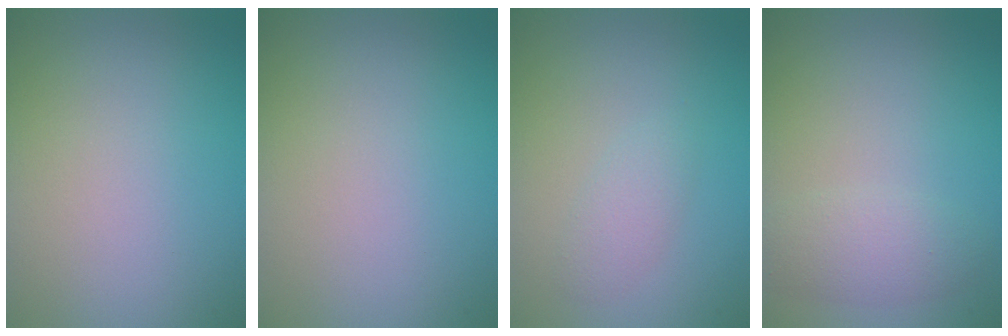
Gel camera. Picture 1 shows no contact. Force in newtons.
{"total": 0.0}
{"total": 1.6, "press": 1.6, "slide": 0.1}
{"total": 2.5, "press": 2.5, "slide": 0.1}